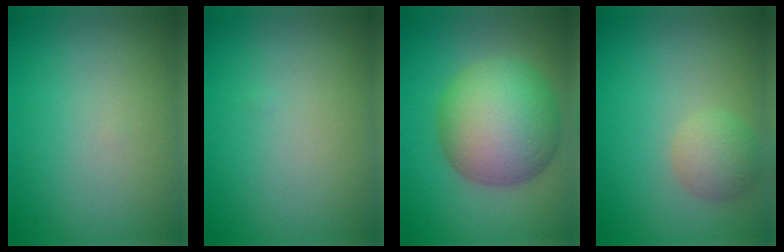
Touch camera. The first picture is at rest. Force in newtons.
{"total": 0.0}
{"total": 10.5, "press": 10.5, "slide": 0.3}
{"total": 2.7, "press": 2.7, "slide": 0.1}